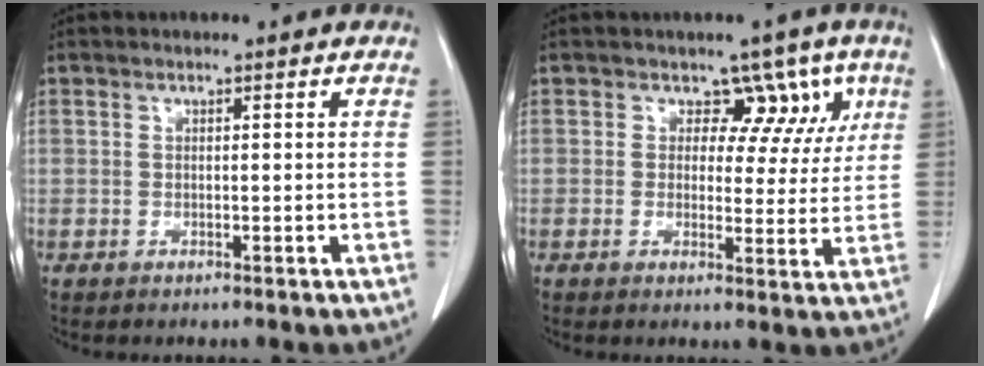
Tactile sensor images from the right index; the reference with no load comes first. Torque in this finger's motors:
{"motor_torque": [-0.12, 0.08, -0.03, -0.01]}